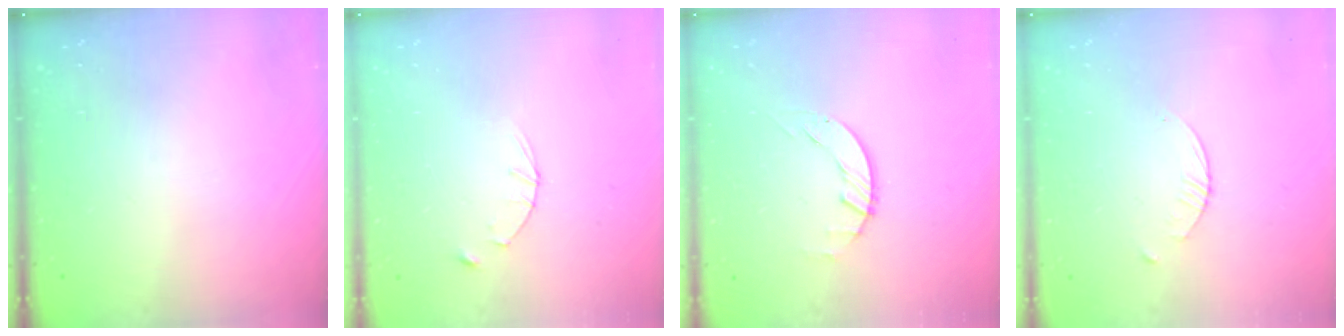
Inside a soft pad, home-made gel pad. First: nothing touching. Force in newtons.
{"total": 2.8, "press": 2.8, "slide": 0.4}
{"total": 1.5, "press": 1.4, "slide": 0.3}
{"total": 1.5, "press": 1.5, "slide": 0.2}